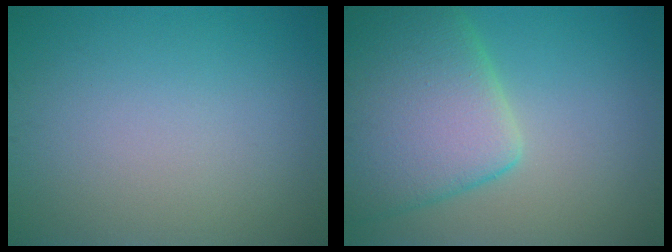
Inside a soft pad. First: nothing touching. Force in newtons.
{"total": 9.3, "press": 9.2, "slide": 0.6}